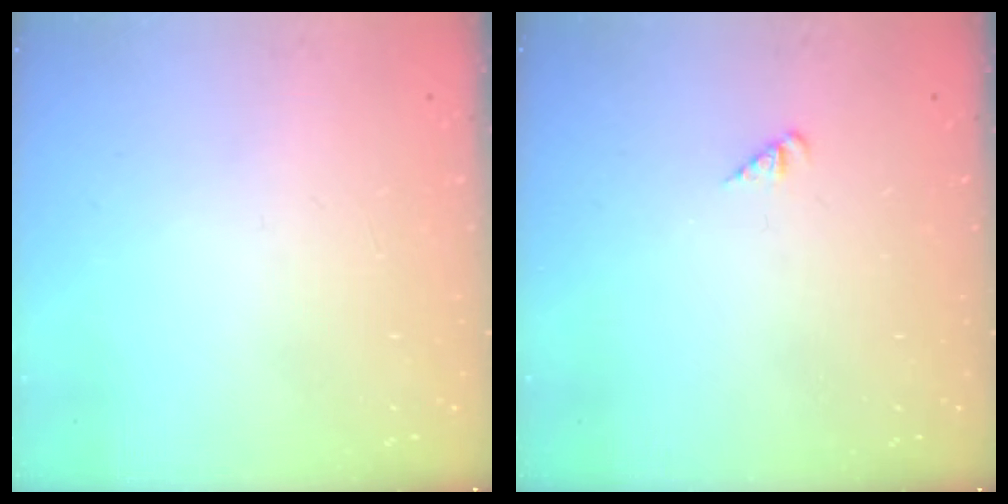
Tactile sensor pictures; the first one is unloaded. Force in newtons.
{"total": 1.3, "press": 1.3, "slide": 0.3}